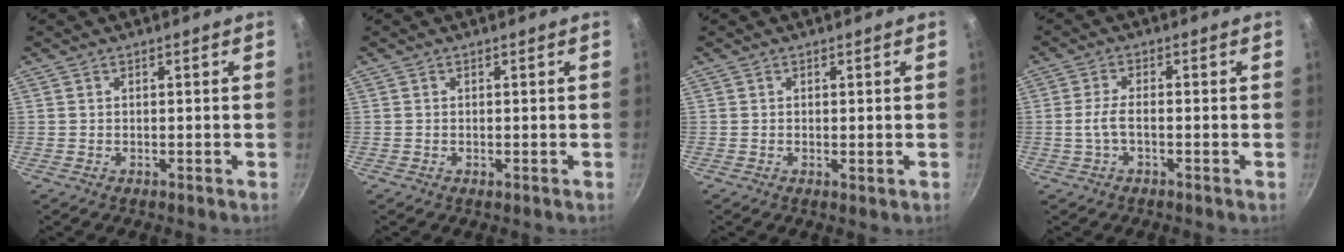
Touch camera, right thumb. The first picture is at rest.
{"total": 0.0}
{"total": 0.6, "force": [0.1, 0.3, 0.5], "torque": [-0.009, -0.003, 0.001]}
{"total": 3.8, "force": [-1.0, 1.5, 3.3], "torque": [-0.070, 0.014, -0.024]}